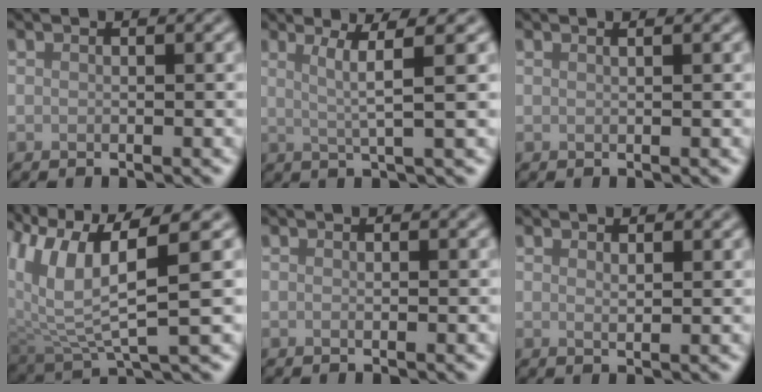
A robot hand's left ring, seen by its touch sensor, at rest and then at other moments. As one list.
[{"total": 3.5, "force": [1.2, 0.4, 3.3], "torque": [-0.055, 0.000, 0.024]}, {"total": 0.6, "force": [0.5, 0.2, 0.4], "torque": [-0.001, 0.000, 0.004]}, {"total": 8.7, "force": [3.3, 2.8, 7.5], "torque": [-0.161, 0.002, 0.067]}, {"total": 0.0}, {"total": 1.0, "force": [0.7, 0.3, 0.7], "torque": [-0.012, -0.003, 0.014]}]